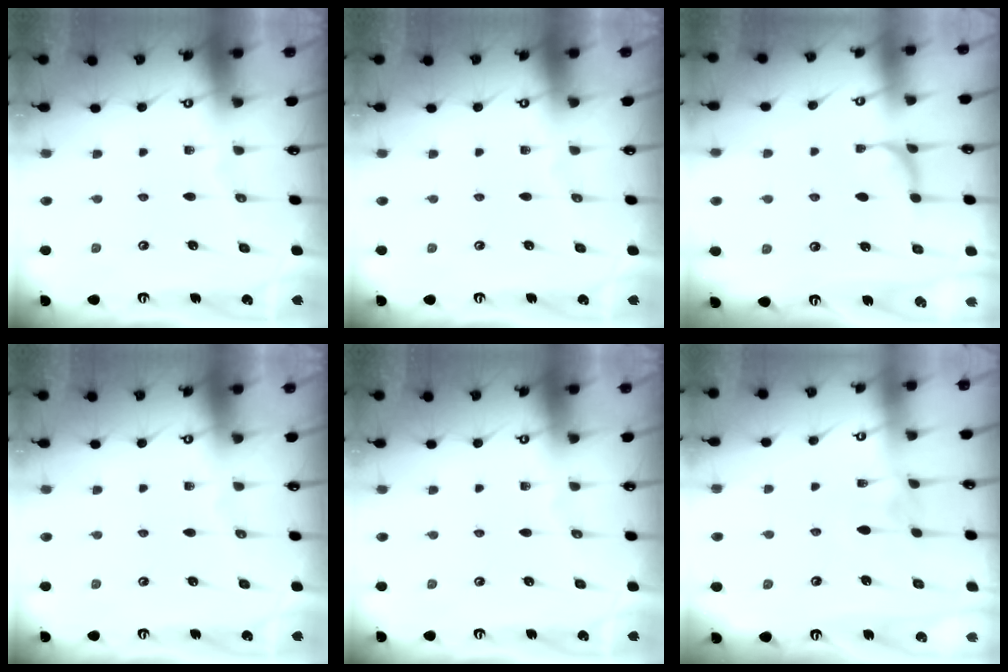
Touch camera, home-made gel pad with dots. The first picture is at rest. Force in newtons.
{"total": 0.0}
{"total": 1.2, "press": 1.0, "slide": 0.6}
{"total": 0.0}
{"total": 0.0}
{"total": 3.2, "press": 3.2, "slide": 0.1}